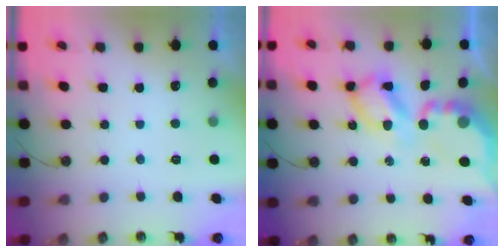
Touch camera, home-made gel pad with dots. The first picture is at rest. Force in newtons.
{"total": 12.3, "press": 12.3, "slide": 1.0}